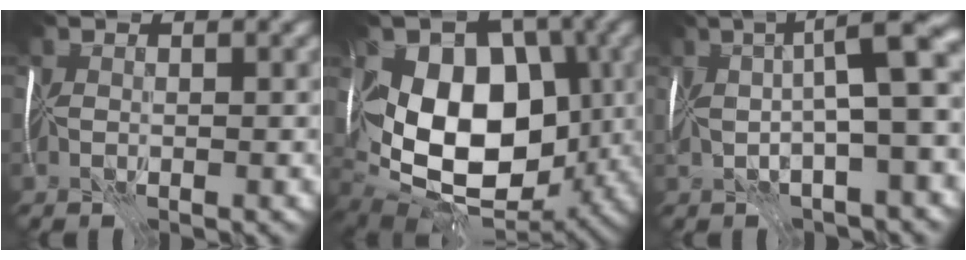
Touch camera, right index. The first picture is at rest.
{"total": 13.2, "force": [0.3, 9.1, 9.6], "torque": [-0.134, -0.009, 0.006]}
{"total": 9.3, "force": [1.3, 2.0, 9.0], "torque": [-0.144, 0.016, 0.016]}